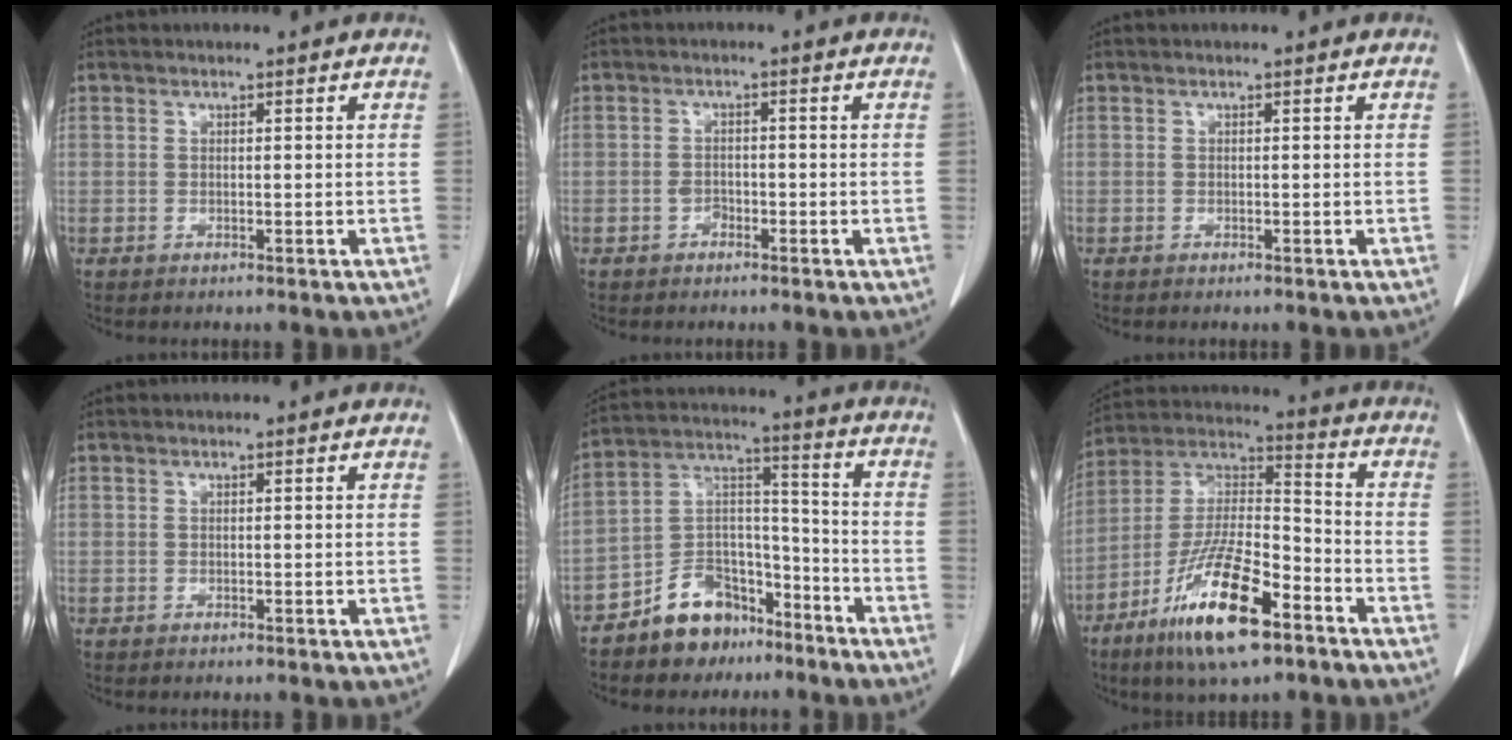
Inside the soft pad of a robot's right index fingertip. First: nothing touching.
{"total": 1.5, "force": [-0.9, 0.9, 0.7], "torque": [-0.011, 0.004, -0.015]}
{"total": 0.0}
{"total": 0.0}
{"total": 11.5, "force": [-8.4, 6.6, 4.1], "torque": [-0.084, 0.043, -0.148]}
{"total": 17.3, "force": [-9.8, 4.3, 13.6], "torque": [-0.273, -0.017, -0.176]}